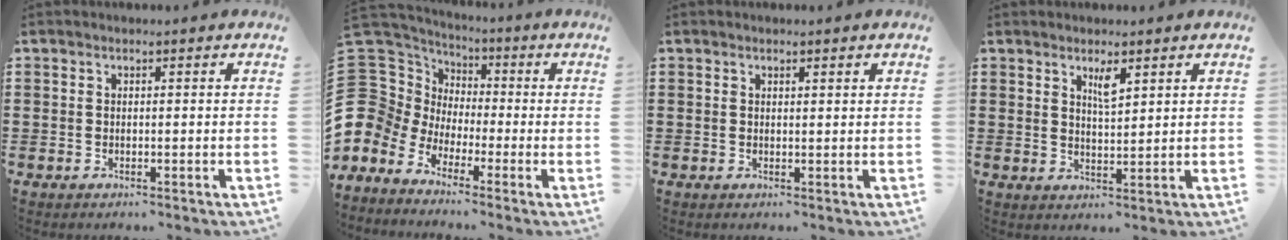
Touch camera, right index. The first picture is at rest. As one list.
[{"total": 8.5, "force": [-2.1, 8.0, 1.7], "torque": [-0.103, -0.012, -0.046]}, {"total": 0.6, "force": [0.5, 0.2, 0.3], "torque": [-0.007, 0.001, 0.009]}, {"total": 3.0, "force": [1.9, 0.7, 2.3], "torque": [-0.041, 0.000, 0.030]}]